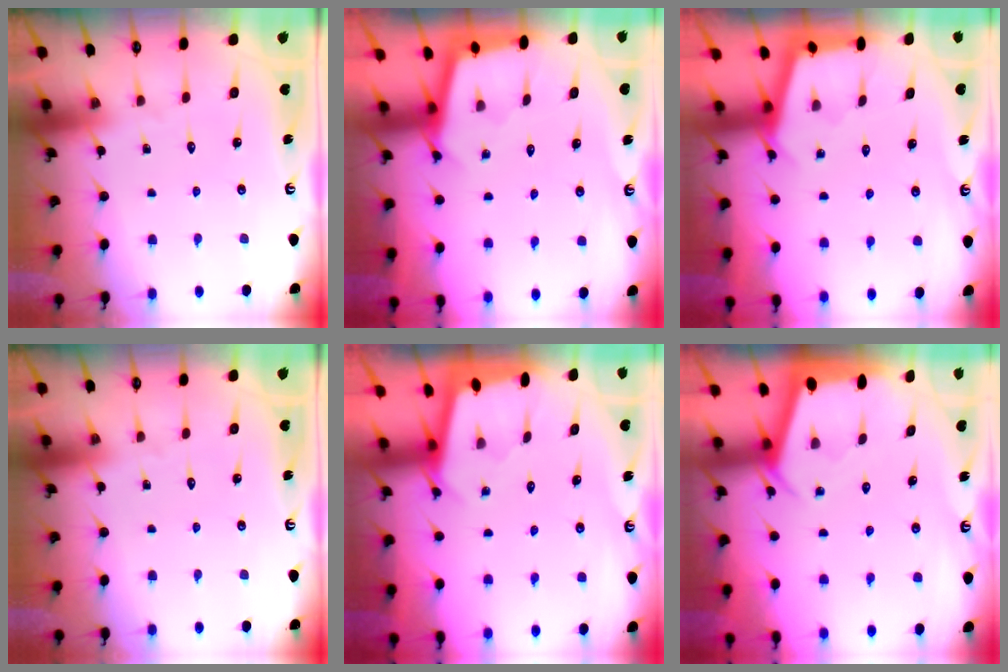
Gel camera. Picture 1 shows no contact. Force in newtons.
{"total": 2.3, "press": 2.3, "slide": 0.1}
{"total": 3.0, "press": 3.0, "slide": 0.3}
{"total": 0.0}
{"total": 2.0, "press": 2.0, "slide": 0.2}
{"total": 2.5, "press": 2.5, "slide": 0.3}